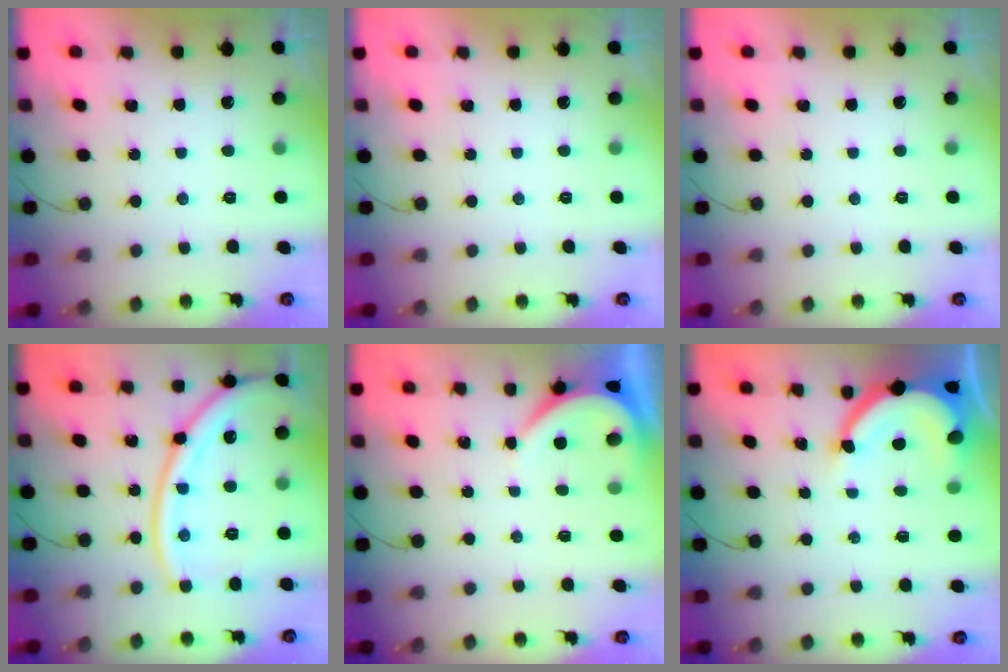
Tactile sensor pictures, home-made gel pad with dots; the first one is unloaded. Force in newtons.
{"total": 0.0}
{"total": 0.0}
{"total": 18.4, "press": 18.3, "slide": 2.1}
{"total": 3.9, "press": 3.8, "slide": 0.5}
{"total": 9.0, "press": 8.9, "slide": 0.7}